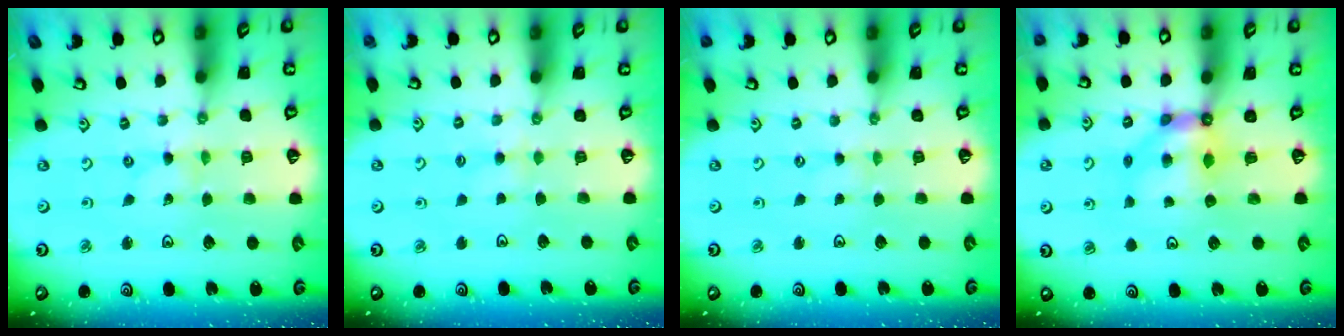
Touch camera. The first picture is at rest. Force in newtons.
{"total": 2.8, "press": 2.7, "slide": 0.5}
{"total": 0.0}
{"total": 6.0, "press": 6.0, "slide": 0.3}